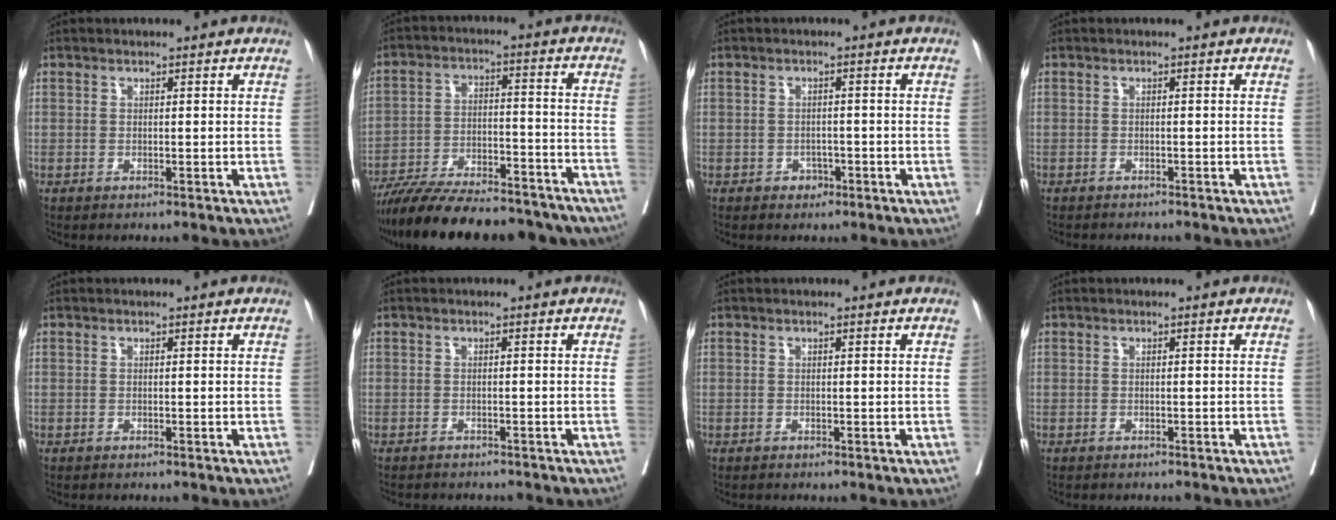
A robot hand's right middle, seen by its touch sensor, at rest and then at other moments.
{"total": 25.0, "force": [-21.7, 5.7, 11.0], "torque": [-0.166, -0.009, -0.319]}
{"total": 1.8, "force": [-1.0, 1.3, 0.6], "torque": [-0.007, 0.005, -0.013]}
{"total": 3.8, "force": [-3.5, 0.5, 1.3], "torque": [-0.018, -0.006, -0.046]}
{"total": 0.8, "force": [-0.8, 0.1, 0.2], "torque": [-0.007, -0.002, -0.014]}
{"total": 5.8, "force": [-5.4, 1.2, 1.5], "torque": [-0.014, -0.005, -0.070]}
{"total": 0.7, "force": [-0.6, 0.0, 0.2], "torque": [-0.004, -0.001, -0.013]}
{"total": 3.0, "force": [-2.8, 0.5, 0.8], "torque": [-0.007, -0.004, -0.036]}